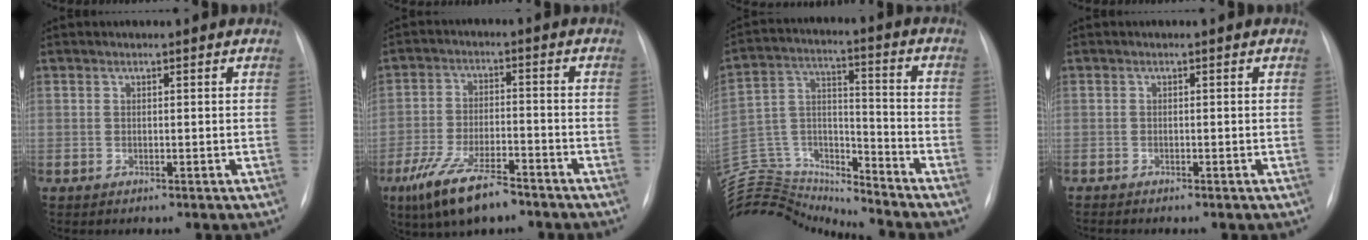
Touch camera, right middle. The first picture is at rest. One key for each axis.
{"total": 10.6, "fx": -7.3, "fy": 2.9, "fz": 7.1, "tx": -0.145, "ty": -0.016, "tz": -0.125}
{"total": 19.0, "fx": -18.6, "fy": 3.1, "fz": 2.8, "tx": -0.069, "ty": 0.059, "tz": -0.316}
{"total": 1.0, "fx": -1.0, "fy": 0.1, "fz": 0.3, "tx": -0.005, "ty": -0.002, "tz": -0.014}